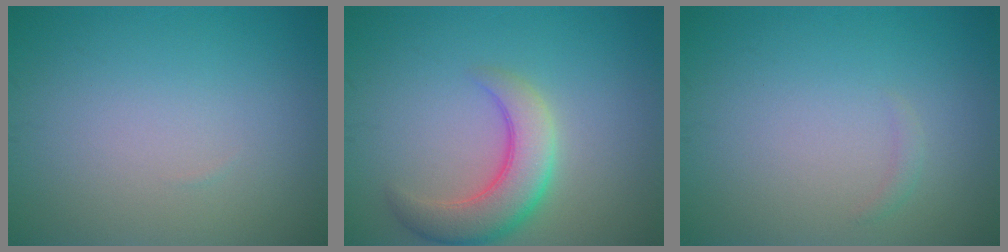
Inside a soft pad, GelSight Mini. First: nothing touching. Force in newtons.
{"total": 5.2, "press": 5.2, "slide": 0.3}
{"total": 0.7, "press": 0.7, "slide": 0.0}